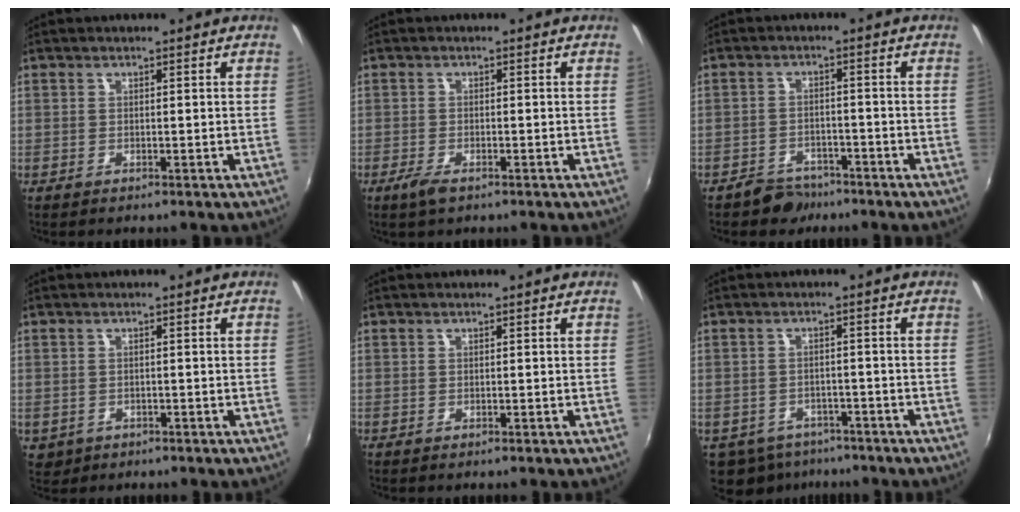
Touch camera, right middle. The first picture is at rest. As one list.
[{"total": 2.8, "force": [-1.9, 1.1, 1.8], "torque": [-0.043, -0.005, -0.036]}, {"total": 5.0, "force": [-4.1, 2.7, 0.8], "torque": [-0.029, 0.009, -0.063]}, {"total": 3.1, "force": [-0.8, 2.7, 1.3], "torque": [-0.032, -0.003, -0.004]}, {"total": 0.0}, {"total": 9.6, "force": [-6.4, 6.3, 3.6], "torque": [-0.099, -0.013, -0.085]}]